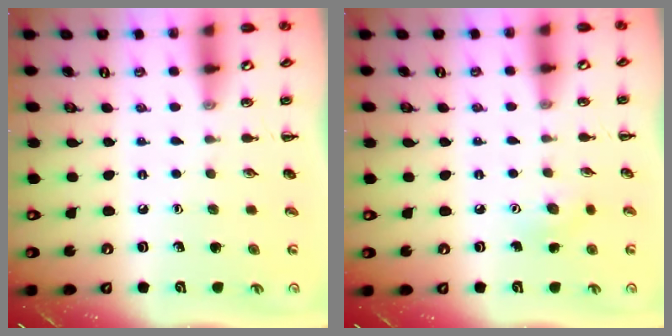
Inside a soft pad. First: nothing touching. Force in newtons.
{"total": 5.0, "press": 4.8, "slide": 1.2}